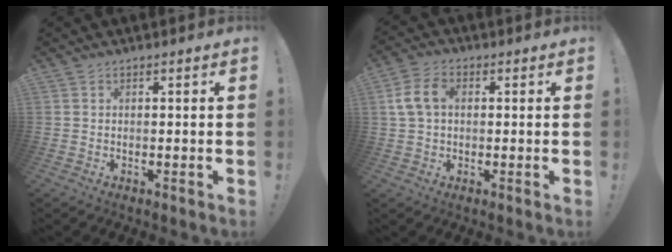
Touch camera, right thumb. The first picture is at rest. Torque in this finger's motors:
{"motor_torque": [0.06, 0.03, 0.23, 0.14, 0.01]}